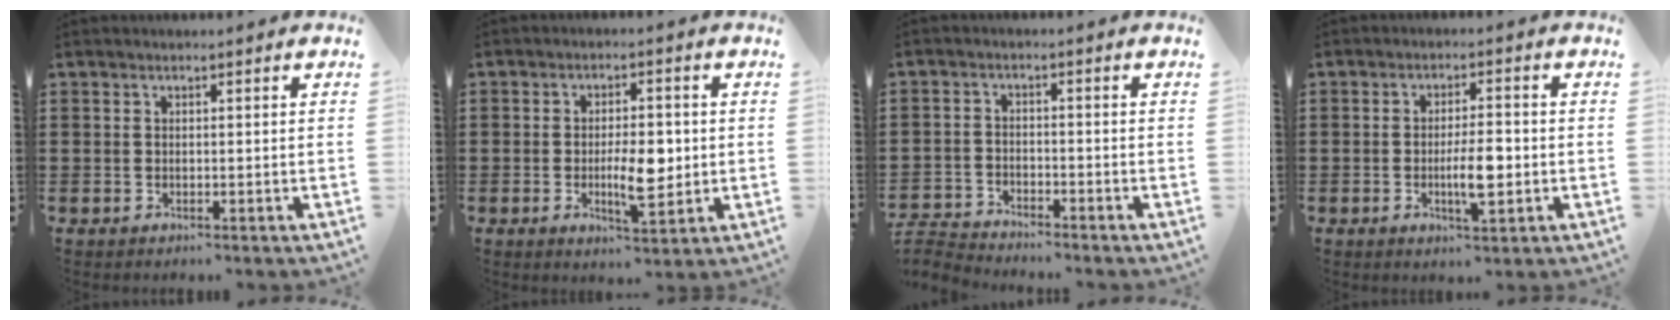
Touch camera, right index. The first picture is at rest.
{"total": 6.8, "force": [-0.7, 2.9, 6.1], "torque": [-0.092, 0.003, -0.015]}
{"total": 3.2, "force": [-3.2, 0.2, -0.1], "torque": [-0.012, -0.003, -0.072]}
{"total": 6.0, "force": [-1.1, 1.7, 5.7], "torque": [-0.104, 0.001, -0.021]}